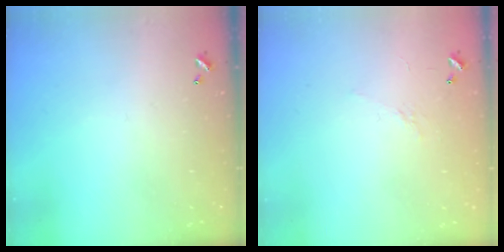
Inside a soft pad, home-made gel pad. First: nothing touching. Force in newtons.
{"total": 6.2, "press": 6.2, "slide": 0.8}